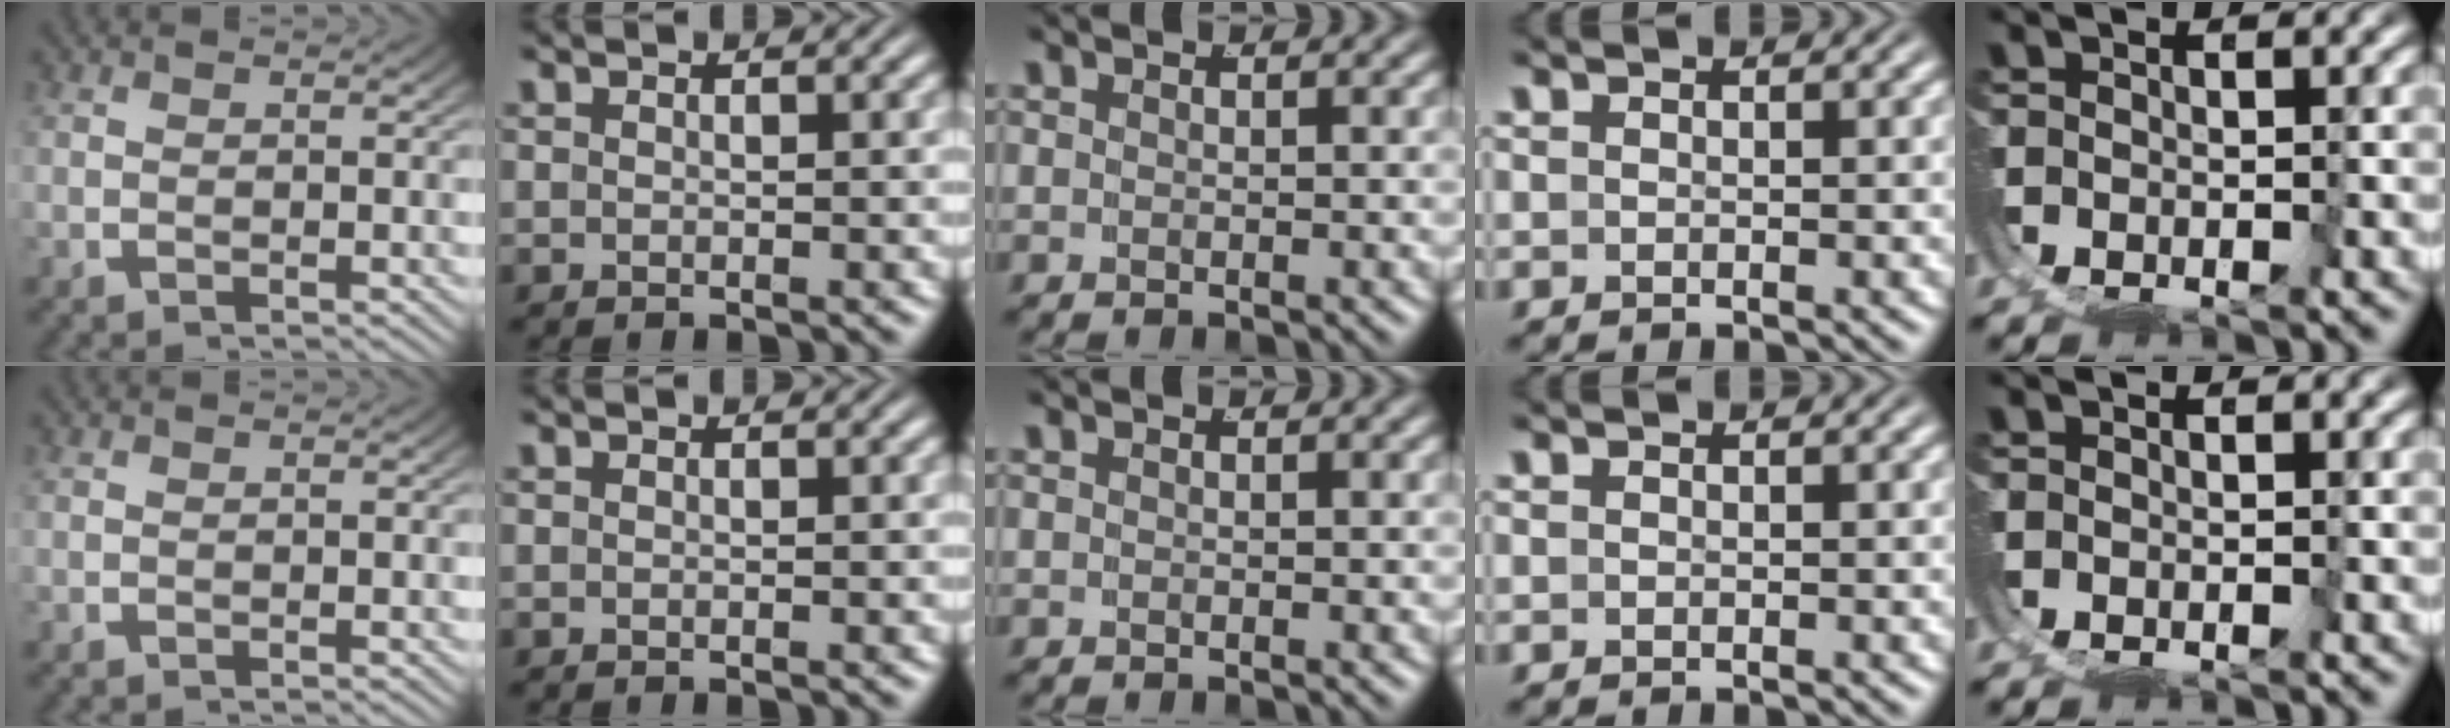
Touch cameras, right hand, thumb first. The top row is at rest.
{}